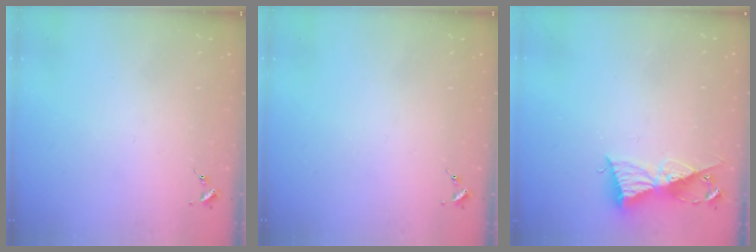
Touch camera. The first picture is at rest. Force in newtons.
{"total": 0.0}
{"total": 9.6, "press": 9.5, "slide": 0.6}